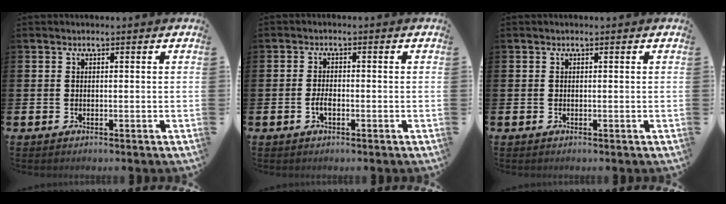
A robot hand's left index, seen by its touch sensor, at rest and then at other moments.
{"total": 2.0, "force": [-0.7, 0.9, 1.6], "torque": [-0.025, -0.001, -0.015]}
{"total": 0.0}